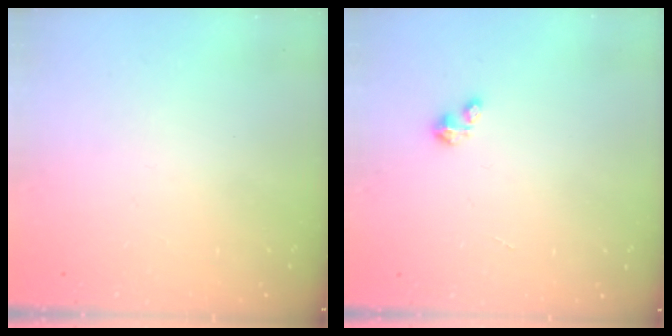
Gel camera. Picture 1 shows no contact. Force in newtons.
{"total": 1.2, "press": 1.2, "slide": 0.2}